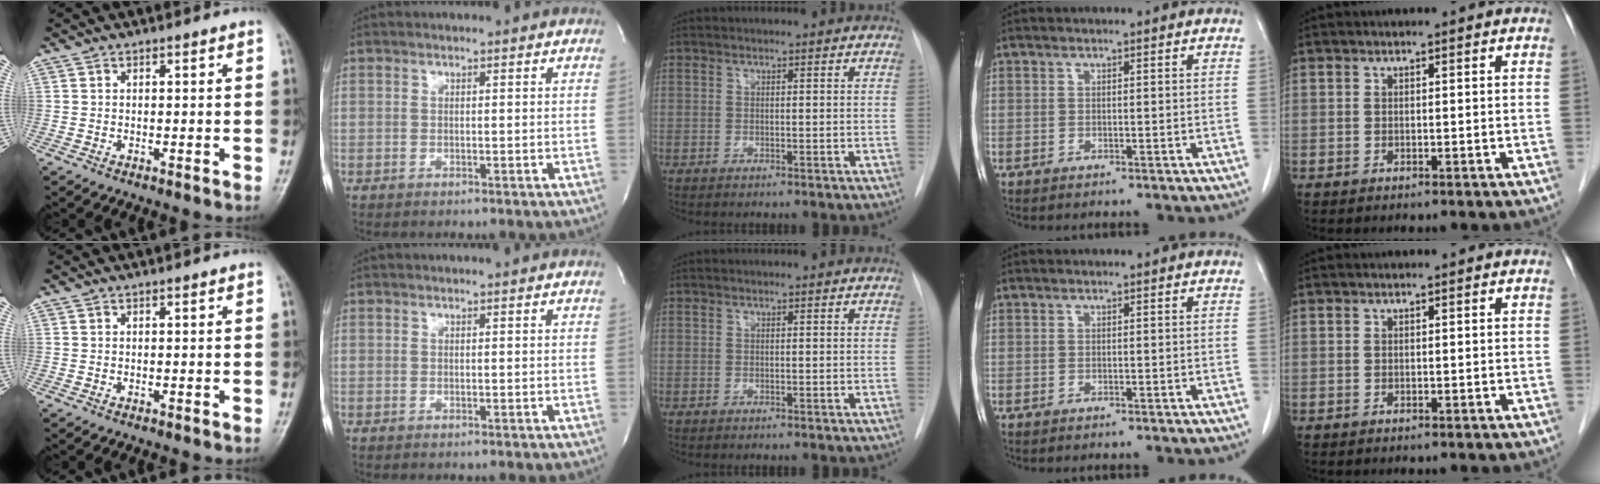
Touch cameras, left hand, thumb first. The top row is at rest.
{}